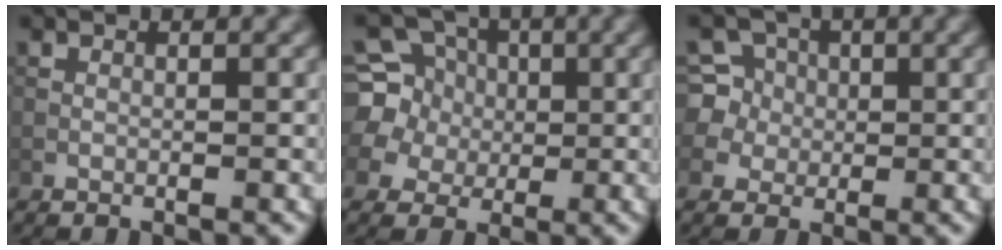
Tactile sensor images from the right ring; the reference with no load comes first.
{"total": 7.3, "force": [1.5, 6.7, 2.3], "torque": [-0.060, 0.028, 0.013]}
{"total": 6.3, "force": [1.4, 5.9, 1.5], "torque": [-0.039, 0.034, 0.017]}